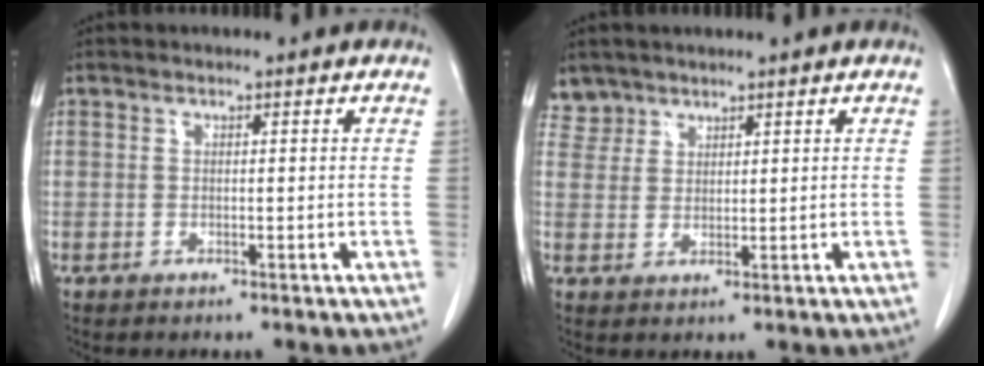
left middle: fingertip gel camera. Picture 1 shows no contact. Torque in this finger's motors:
{"motor_torque": [0.19, -0.16, -0.11, -0.04]}